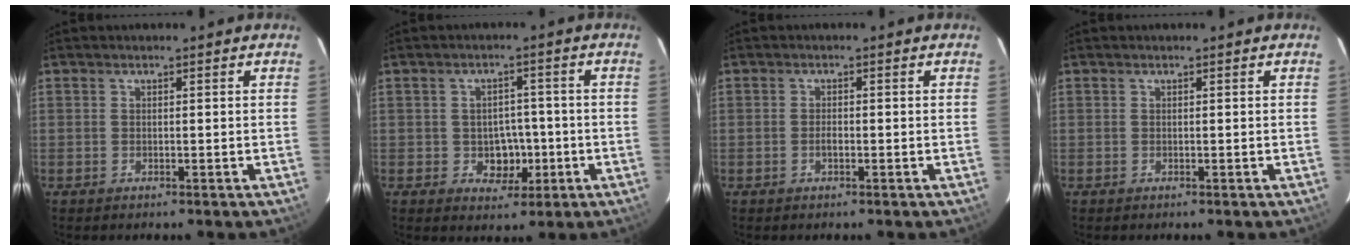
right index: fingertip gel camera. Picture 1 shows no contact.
{"total": 5.1, "force": [-1.3, 4.5, 2.2], "torque": [-0.045, 0.013, -0.002]}
{"total": 1.1, "force": [-0.5, 0.6, 0.9], "torque": [-0.017, 0.003, -0.008]}
{"total": 0.0}